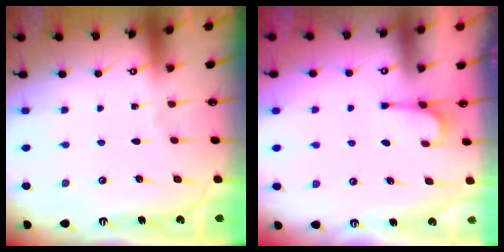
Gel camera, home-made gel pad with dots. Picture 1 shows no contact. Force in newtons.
{"total": 2.4, "press": 2.2, "slide": 1.0}